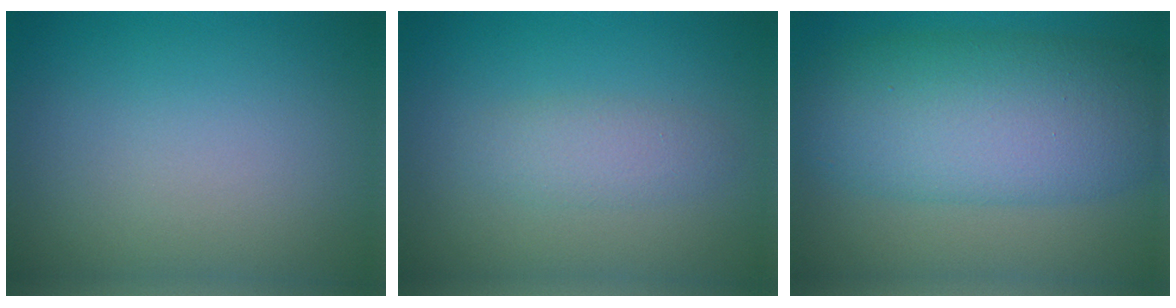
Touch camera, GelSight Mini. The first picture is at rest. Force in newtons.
{"total": 2.0, "press": 2.0, "slide": 0.1}
{"total": 9.9, "press": 9.9, "slide": 0.1}